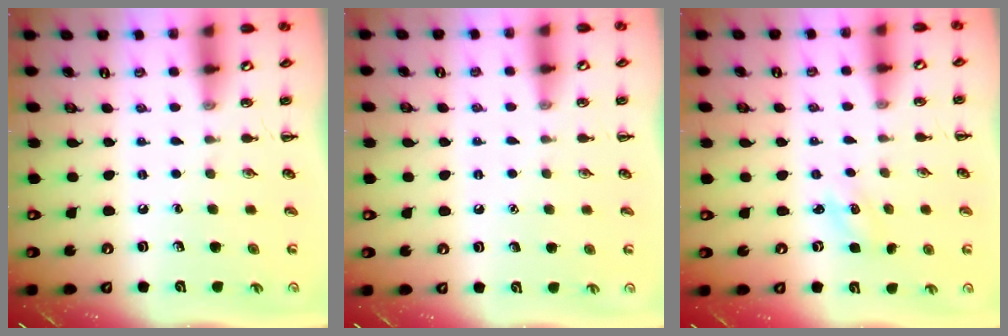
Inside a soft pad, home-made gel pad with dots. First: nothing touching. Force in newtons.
{"total": 1.5, "press": 1.4, "slide": 0.1}
{"total": 1.8, "press": 1.7, "slide": 0.5}